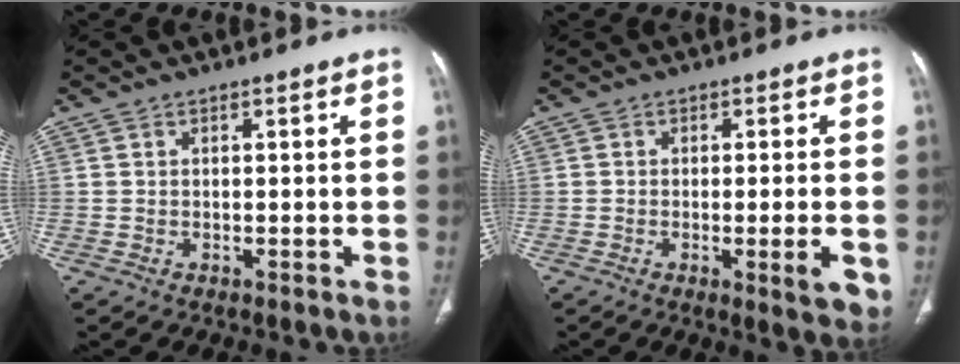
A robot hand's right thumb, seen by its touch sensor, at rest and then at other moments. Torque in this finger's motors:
{"motor_torque": [-0.61, 0.10, -0.27, 0.23, -0.05]}